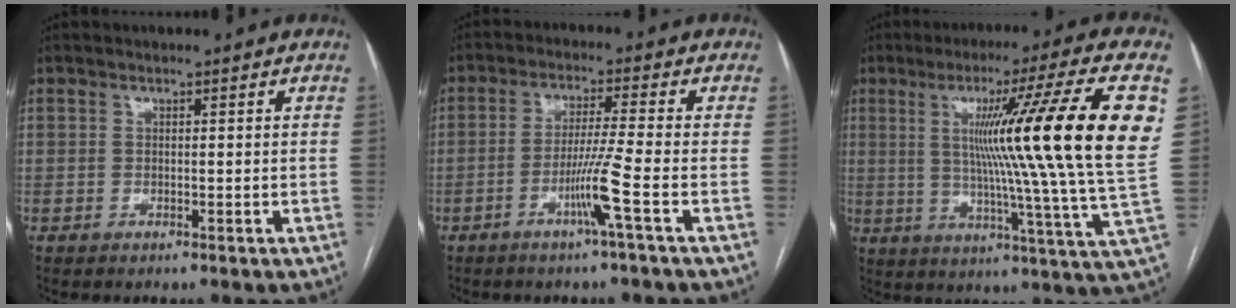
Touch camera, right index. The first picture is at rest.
{"total": 6.3, "force": [-2.7, -1.6, 5.5], "torque": [-0.105, -0.009, -0.055]}
{"total": 24.2, "force": [5.7, -2.2, 23.4], "torque": [-0.303, 0.007, 0.073]}